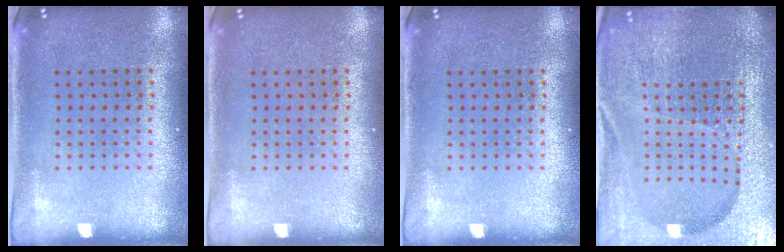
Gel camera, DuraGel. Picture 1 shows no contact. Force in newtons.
{"total": 0.0}
{"total": 0.0}
{"total": 6.3, "press": 5.5, "slide": 3.1}